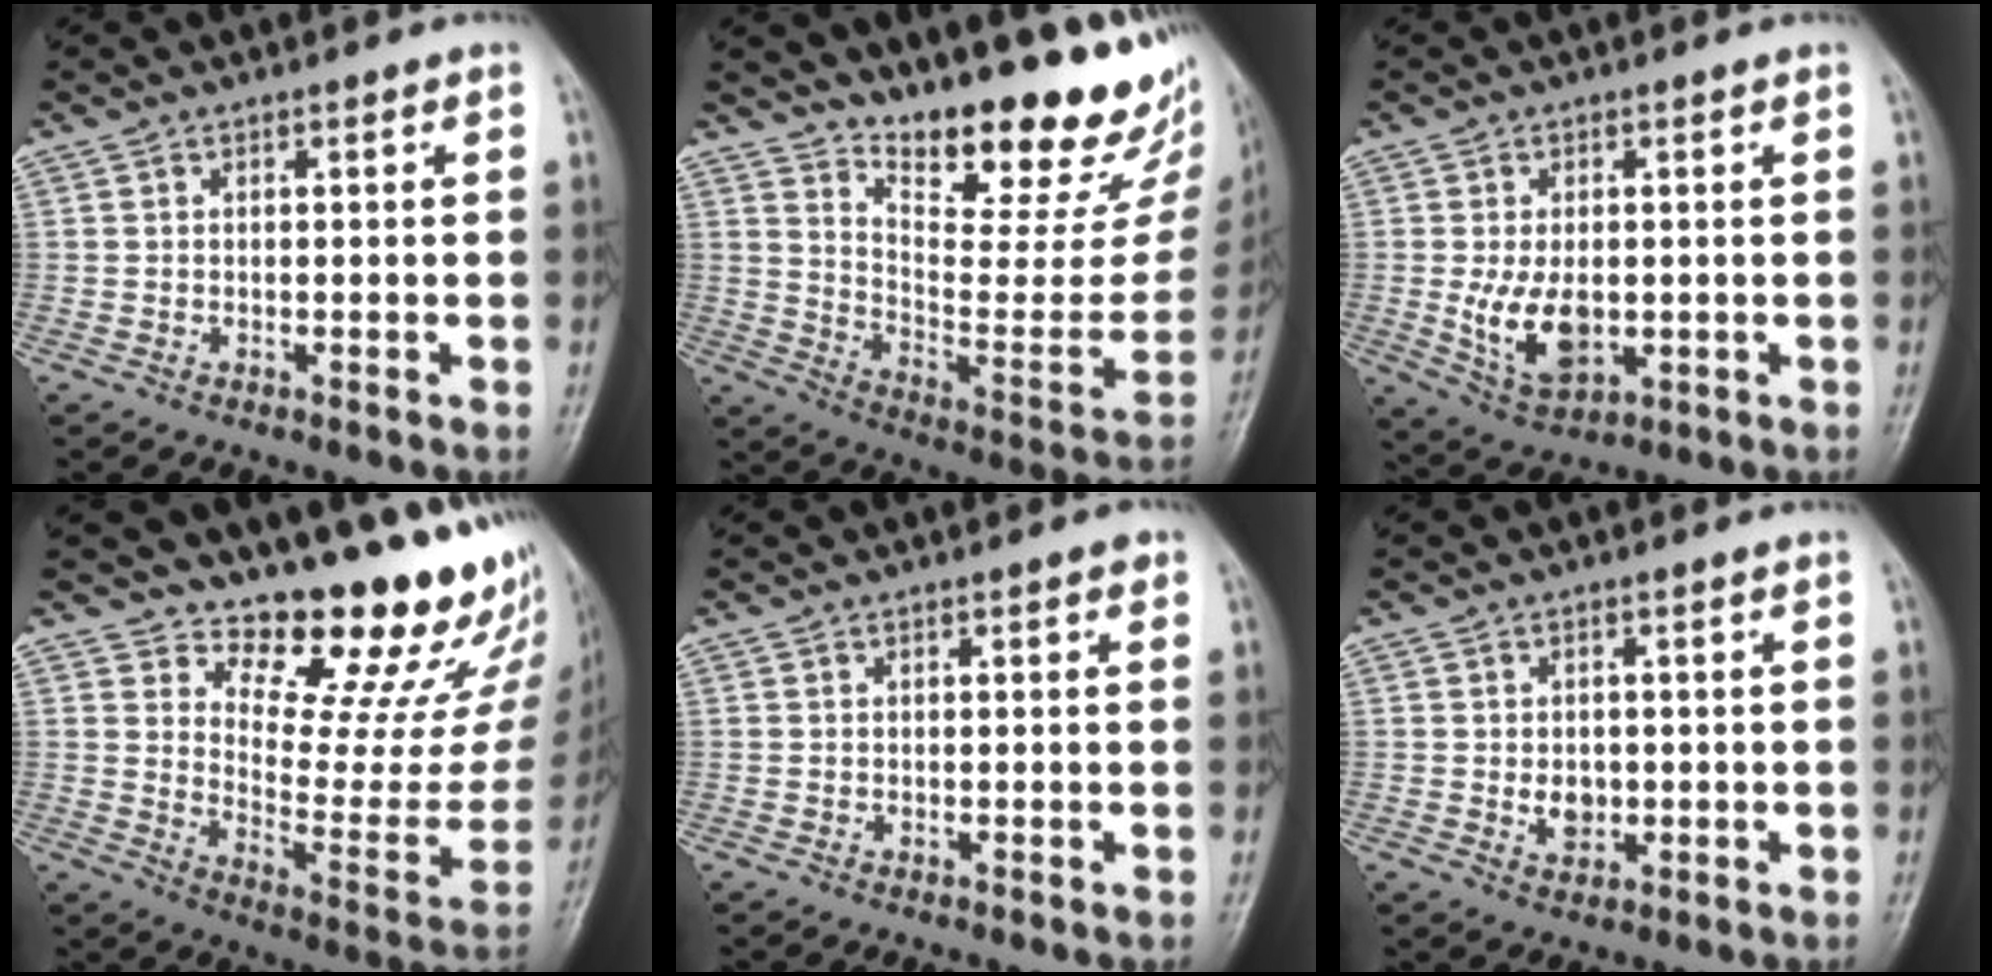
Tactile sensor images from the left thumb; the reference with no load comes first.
{"total": 25.1, "force": [19.6, 8.0, 13.5], "torque": [-0.164, -0.132, 0.281]}
{"total": 8.3, "force": [-0.5, 4.9, 6.7], "torque": [-0.110, -0.013, 0.005]}
{"total": 19.6, "force": [17.6, 5.3, 6.7], "torque": [-0.038, -0.180, 0.229]}
{"total": 1.0, "force": [0.5, 0.3, 0.7], "torque": [-0.009, 0.000, 0.005]}
{"total": 3.2, "force": [0.0, 2.4, 2.1], "torque": [-0.024, -0.003, 0.007]}